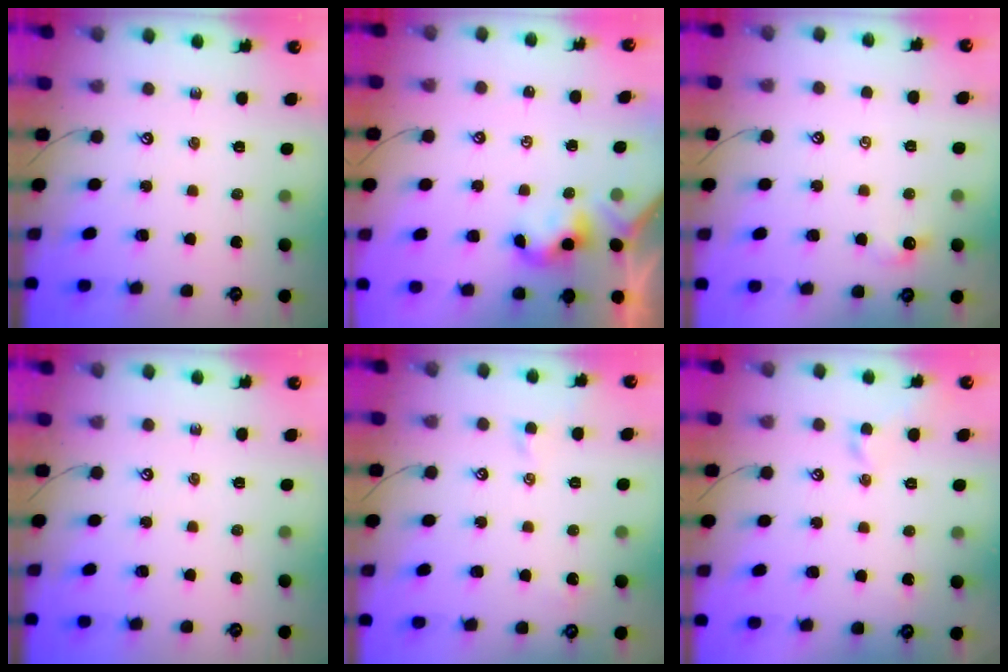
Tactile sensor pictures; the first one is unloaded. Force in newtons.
{"total": 2.2, "press": 2.2, "slide": 0.2}
{"total": 0.8, "press": 0.5, "slide": 0.6}
{"total": 0.0}
{"total": 0.6, "press": 0.4, "slide": 0.5}
{"total": 1.2, "press": 1.0, "slide": 0.7}